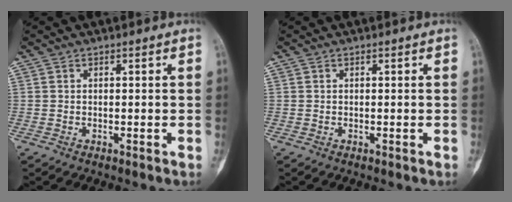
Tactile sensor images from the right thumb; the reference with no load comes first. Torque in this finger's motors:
{"motor_torque": [0.00, 0.00, 0.06, -0.06, 0.00]}